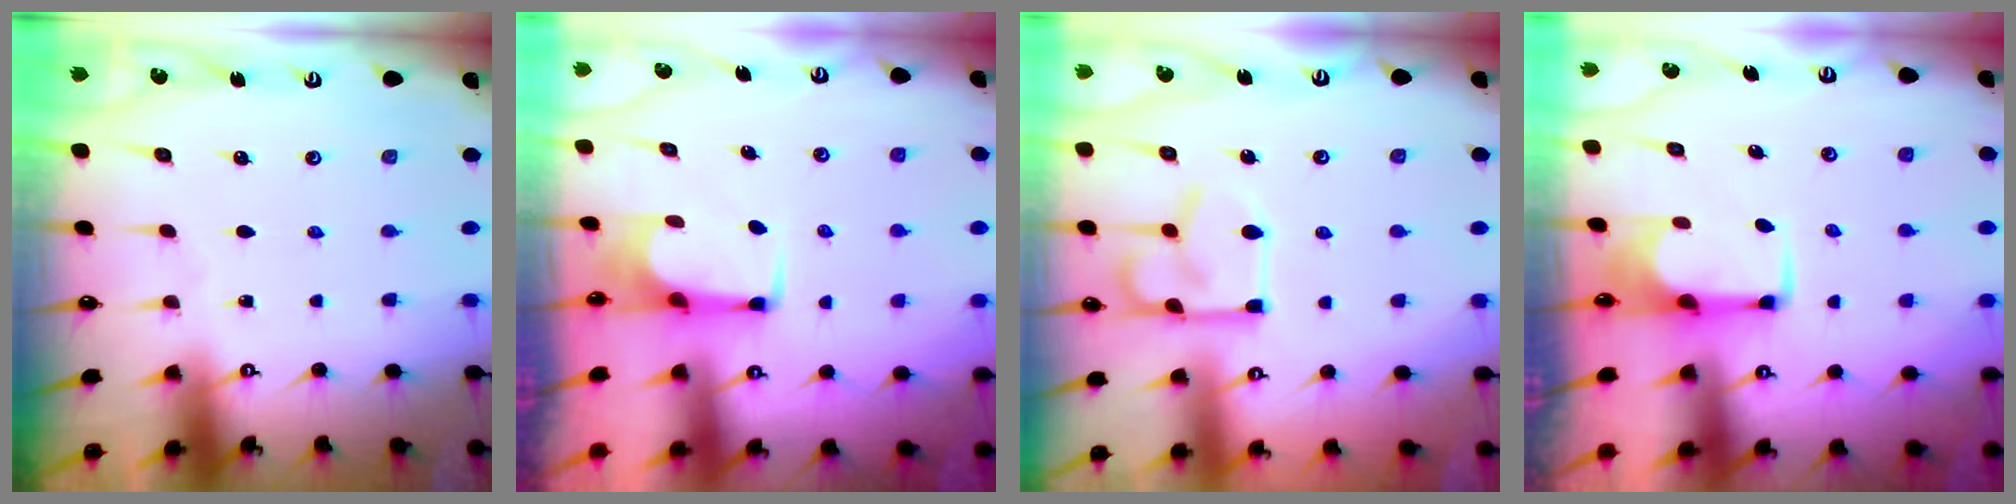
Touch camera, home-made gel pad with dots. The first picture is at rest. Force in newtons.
{"total": 2.5, "press": 2.4, "slide": 0.4}
{"total": 10.1, "press": 10.0, "slide": 1.3}
{"total": 1.8, "press": 1.6, "slide": 0.8}